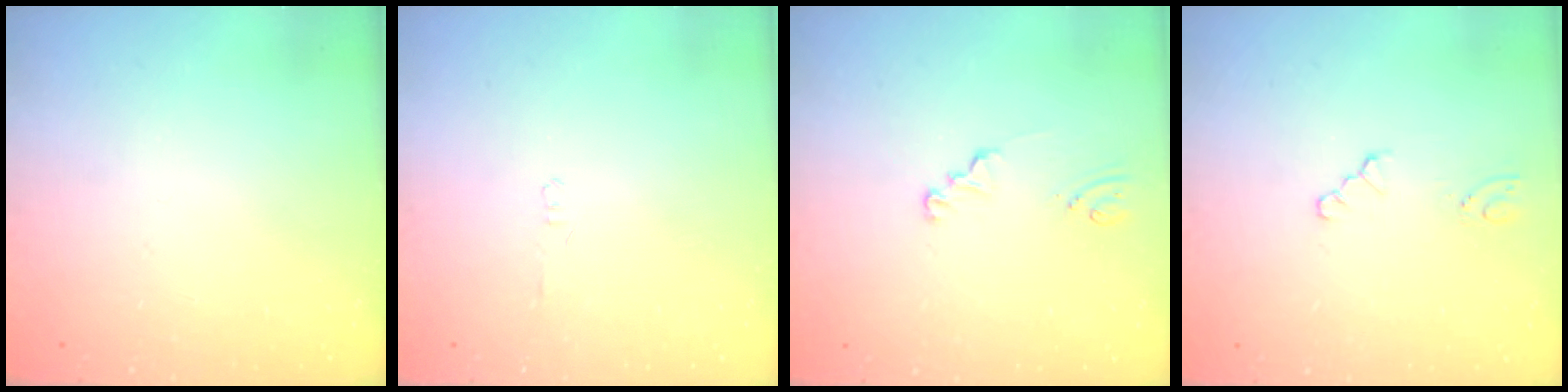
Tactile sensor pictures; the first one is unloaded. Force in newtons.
{"total": 1.1, "press": 1.0, "slide": 0.3}
{"total": 1.5, "press": 1.5, "slide": 0.1}
{"total": 0.0}